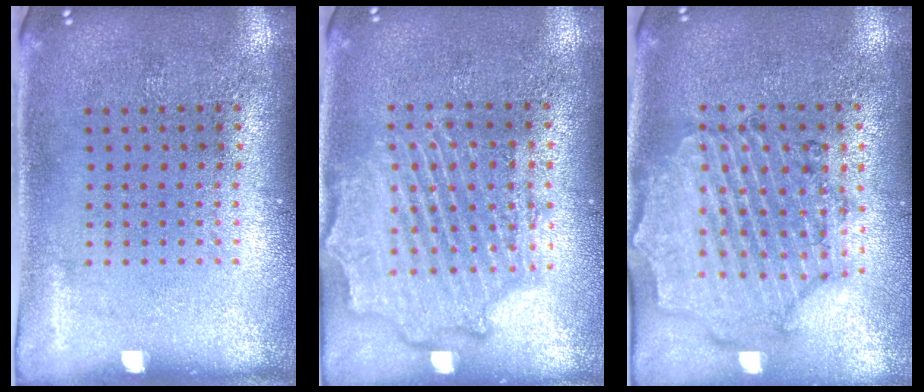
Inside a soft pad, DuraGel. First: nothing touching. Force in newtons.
{"total": 2.2, "press": 2.2, "slide": 0.6}
{"total": 1.6, "press": 1.6, "slide": 0.4}